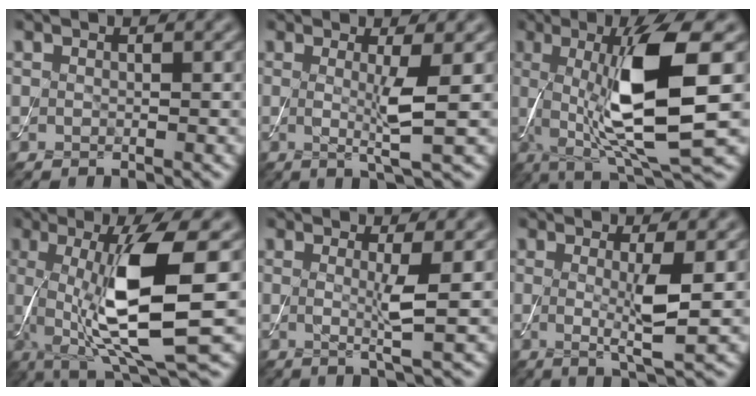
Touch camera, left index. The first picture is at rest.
{"total": 3.4, "force": [0.1, 0.3, 3.4], "torque": [-0.064, -0.011, 0.000]}
{"total": 11.5, "force": [0.4, 2.5, 11.2], "torque": [-0.185, -0.004, 0.014]}
{"total": 11.5, "force": [0.1, 2.7, 11.1], "torque": [-0.187, -0.006, 0.008]}
{"total": 2.6, "force": [0.1, 0.2, 2.6], "torque": [-0.052, -0.009, -0.002]}
{"total": 3.9, "force": [0.0, 0.5, 3.9], "torque": [-0.074, -0.011, 0.003]}